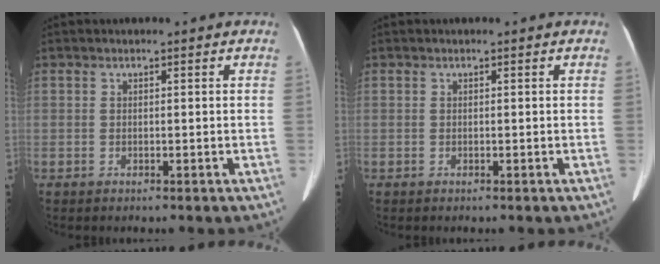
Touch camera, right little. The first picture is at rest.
{"total": 0.0}